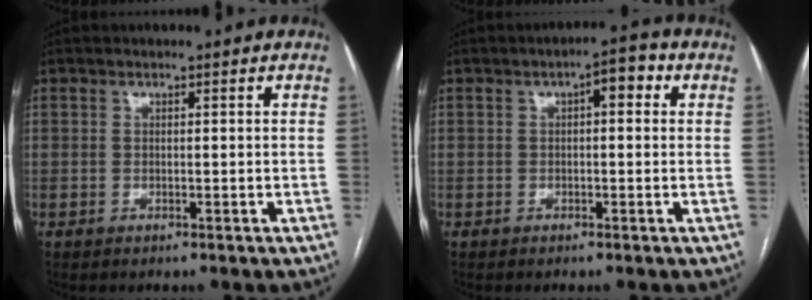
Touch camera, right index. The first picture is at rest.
{"total": 4.0, "force": [1.0, 1.3, 3.6], "torque": [-0.049, 0.019, 0.011]}